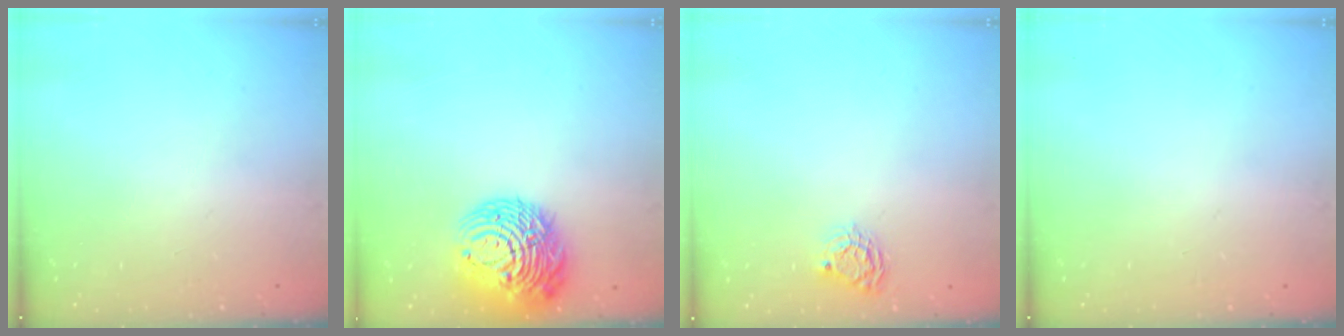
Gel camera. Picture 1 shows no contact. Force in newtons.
{"total": 16.5, "press": 16.4, "slide": 1.6}
{"total": 5.6, "press": 5.6, "slide": 0.5}
{"total": 0.0}